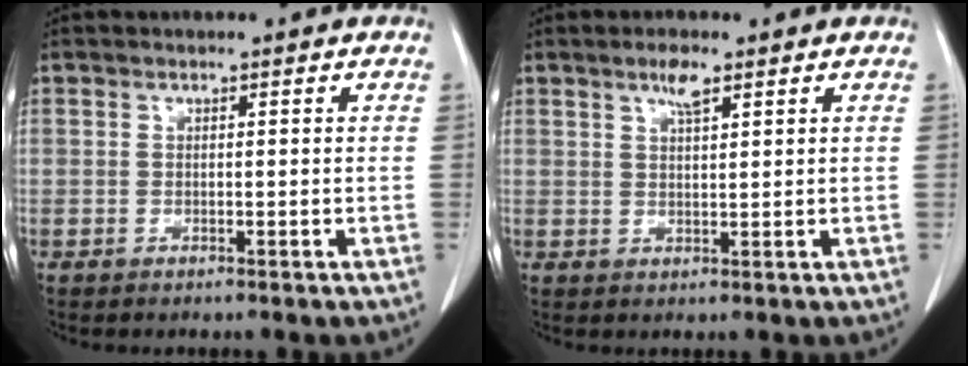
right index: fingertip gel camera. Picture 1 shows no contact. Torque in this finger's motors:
{"motor_torque": [0.07, 0.01, 0.02, 0.03]}